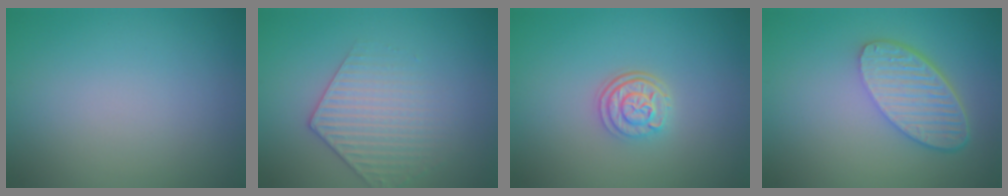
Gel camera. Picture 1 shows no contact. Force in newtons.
{"total": 3.1, "press": 3.0, "slide": 1.0}
{"total": 3.0, "press": 2.4, "slide": 1.7}
{"total": 5.9, "press": 4.5, "slide": 3.8}